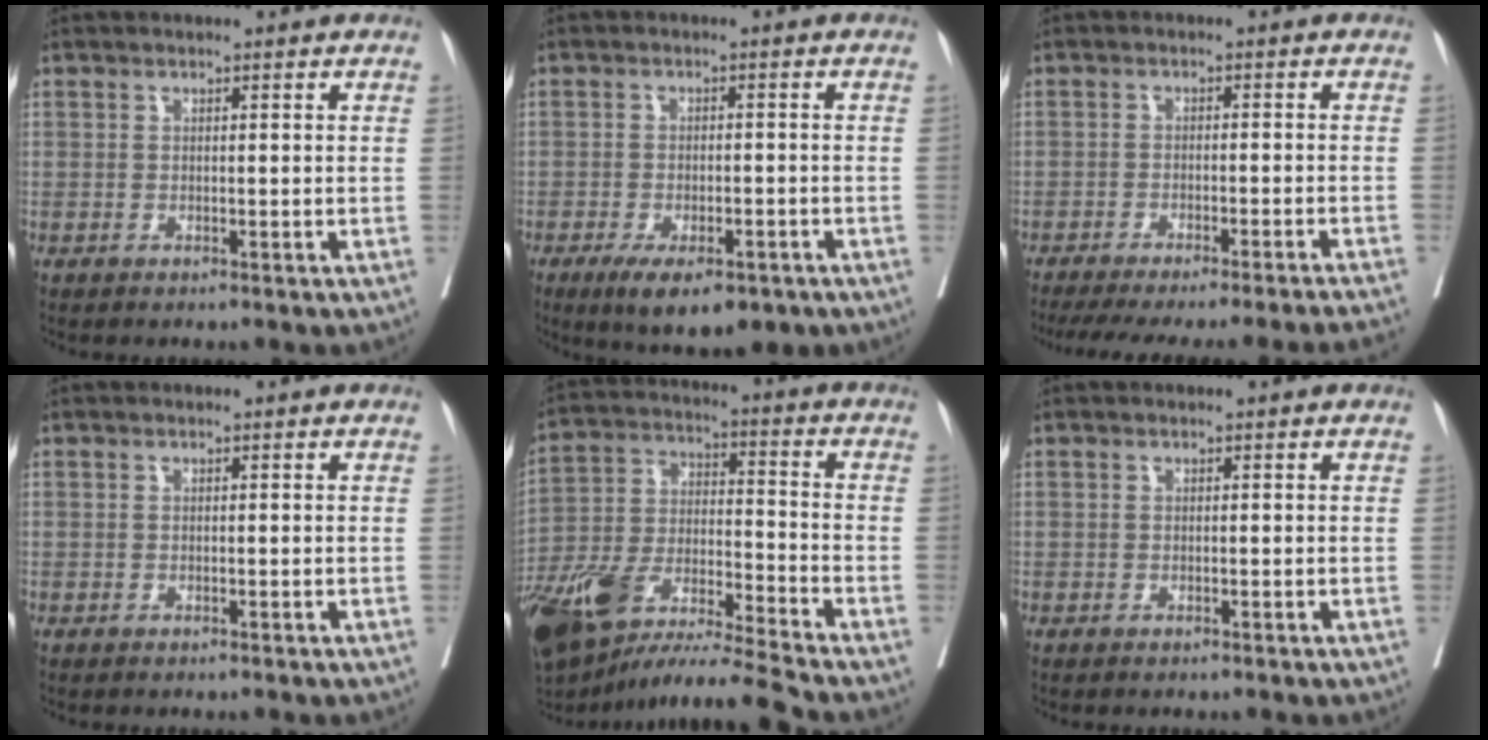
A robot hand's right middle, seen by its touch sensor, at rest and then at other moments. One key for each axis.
{"total": 9.4, "fx": -6.1, "fy": 3.4, "fz": 6.4, "tx": -0.089, "ty": -0.009, "tz": -0.089}
{"total": 19.6, "fx": -17.6, "fy": -1.1, "fz": 8.4, "tx": -0.096, "ty": -0.042, "tz": -0.234}
{"total": 0.0}
{"total": 17.0, "fx": -13.6, "fy": 0.6, "fz": 10.2, "tx": -0.217, "ty": -0.010, "tz": -0.251}
{"total": 0.0}